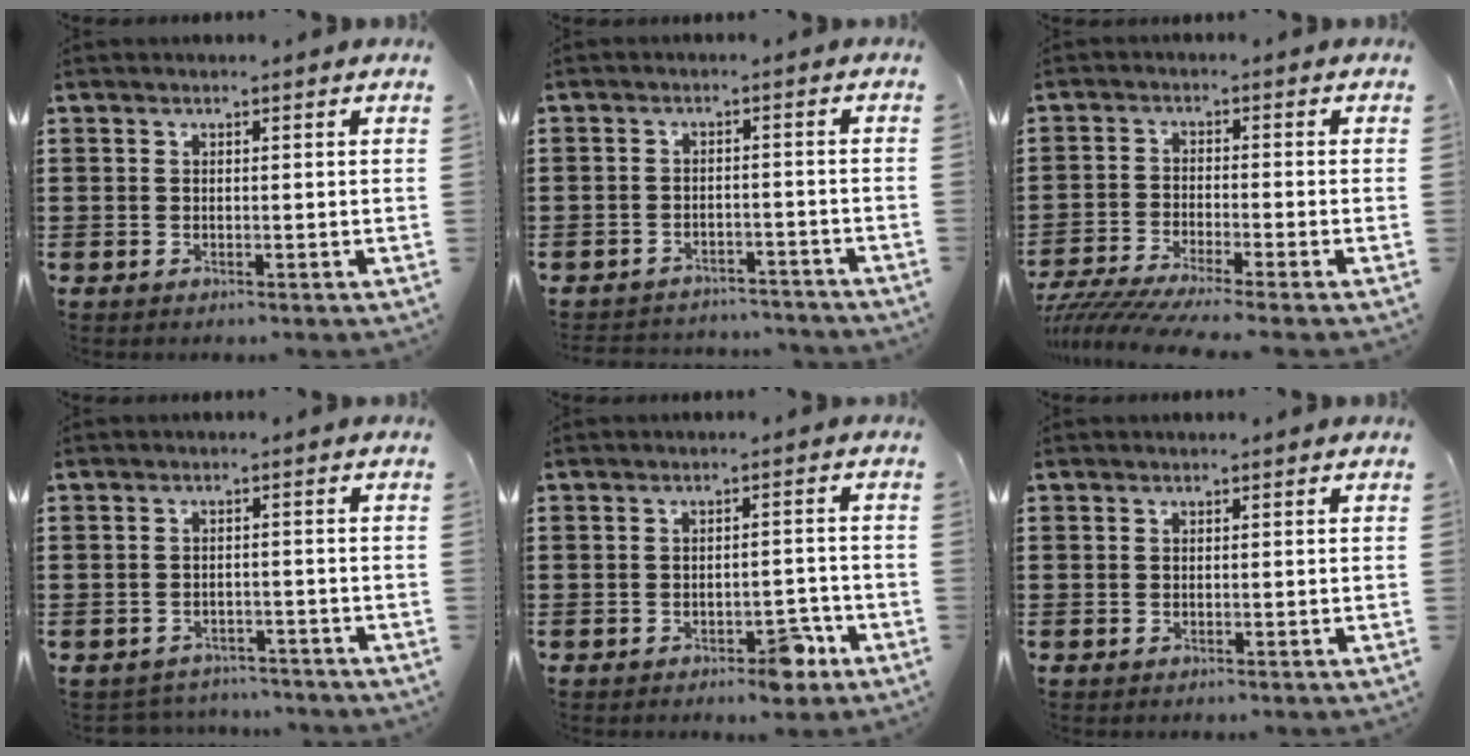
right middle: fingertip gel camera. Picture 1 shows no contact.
{"total": 2.9, "force": [-2.9, 0.5, -0.4], "torque": [-0.002, 0.001, -0.064]}
{"total": 4.5, "force": [-4.1, -0.4, 1.7], "torque": [-0.052, -0.022, -0.086]}
{"total": 2.3, "force": [-2.2, 0.4, -0.2], "torque": [-0.005, -0.001, -0.050]}
{"total": 4.2, "force": [-3.0, 1.5, 2.6], "torque": [-0.037, 0.010, -0.054]}
{"total": 0.0}